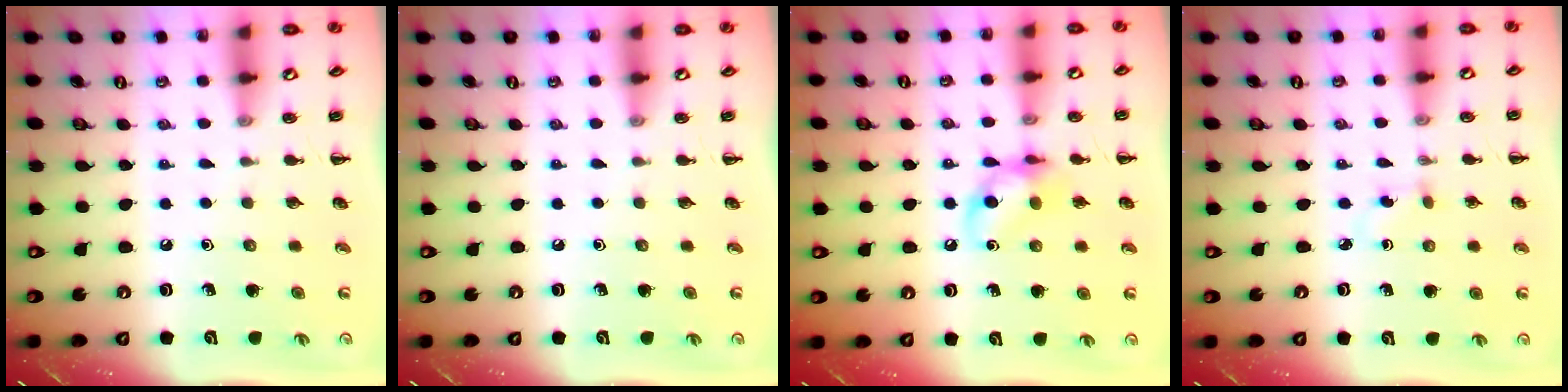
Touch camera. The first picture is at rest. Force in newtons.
{"total": 0.0}
{"total": 11.3, "press": 11.2, "slide": 1.4}
{"total": 2.4, "press": 2.2, "slide": 0.9}